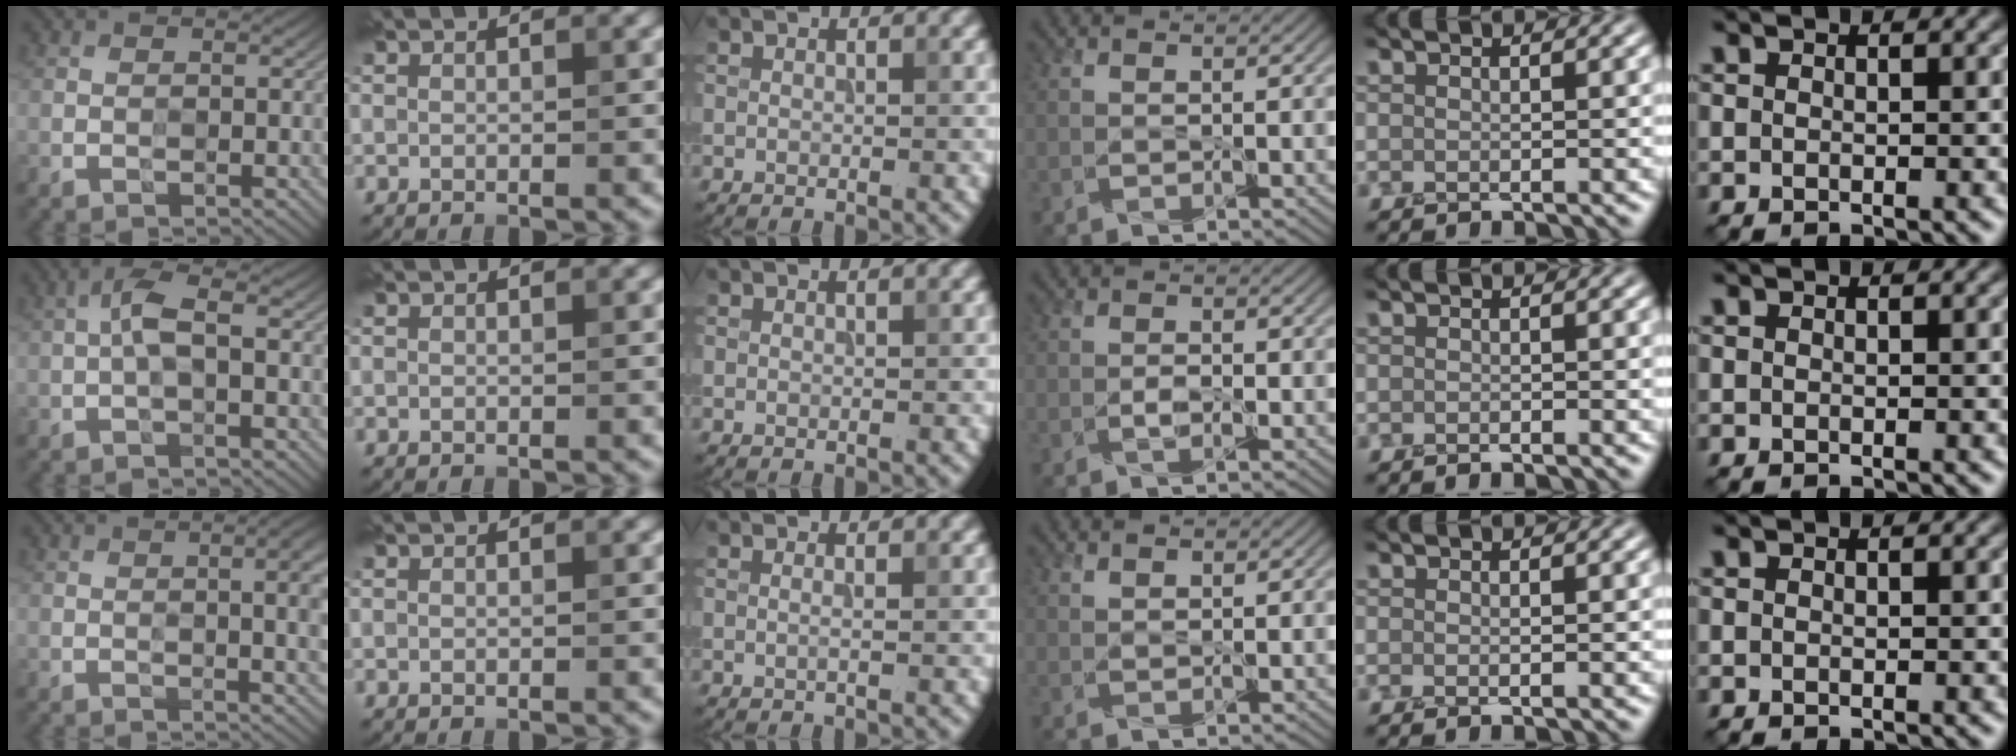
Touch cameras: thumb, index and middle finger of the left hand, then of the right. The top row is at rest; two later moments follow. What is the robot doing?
{"motion": "peel", "object": "velcro strap"}